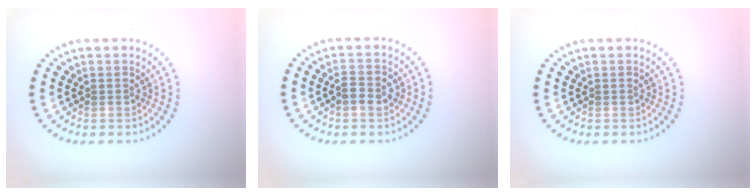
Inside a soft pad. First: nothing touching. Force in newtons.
{"total": 2.1, "press": 2.1, "slide": 0.2}
{"total": 0.0}